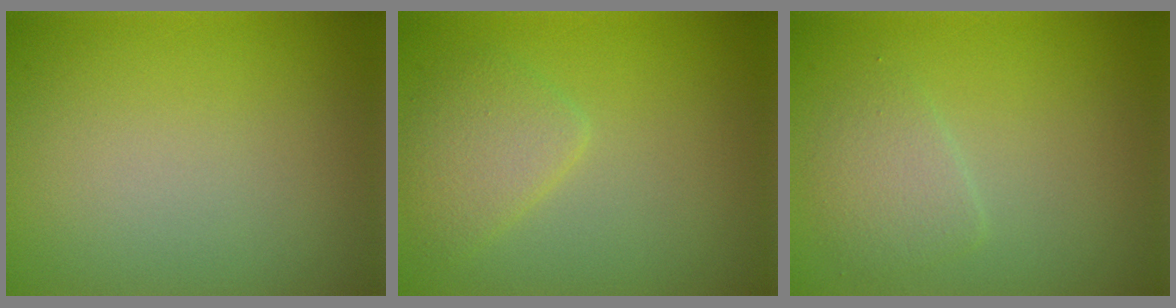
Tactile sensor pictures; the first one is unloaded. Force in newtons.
{"total": 2.5, "press": 2.5, "slide": 0.1}
{"total": 1.9, "press": 1.9, "slide": 0.0}